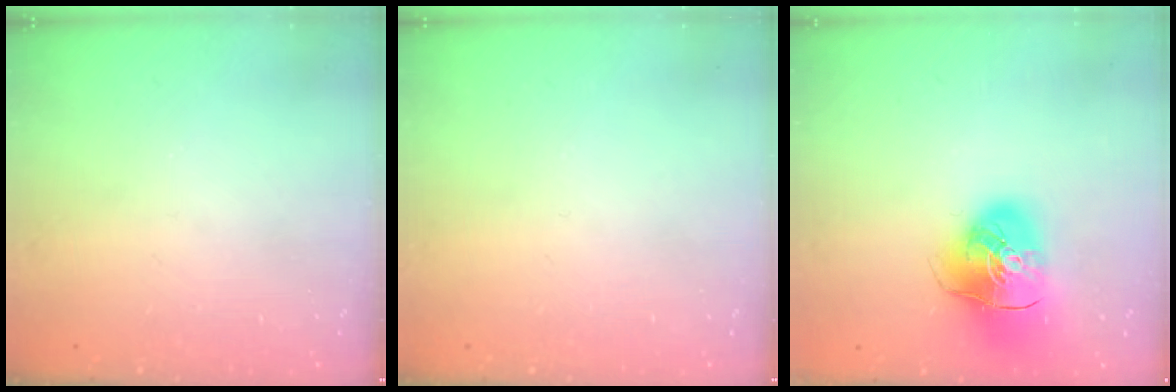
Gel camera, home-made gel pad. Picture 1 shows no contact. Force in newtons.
{"total": 0.0}
{"total": 12.3, "press": 12.2, "slide": 1.9}